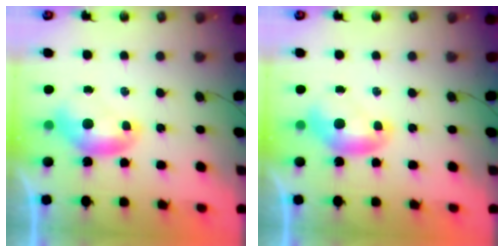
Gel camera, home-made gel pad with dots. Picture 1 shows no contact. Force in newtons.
{"total": 0.0}